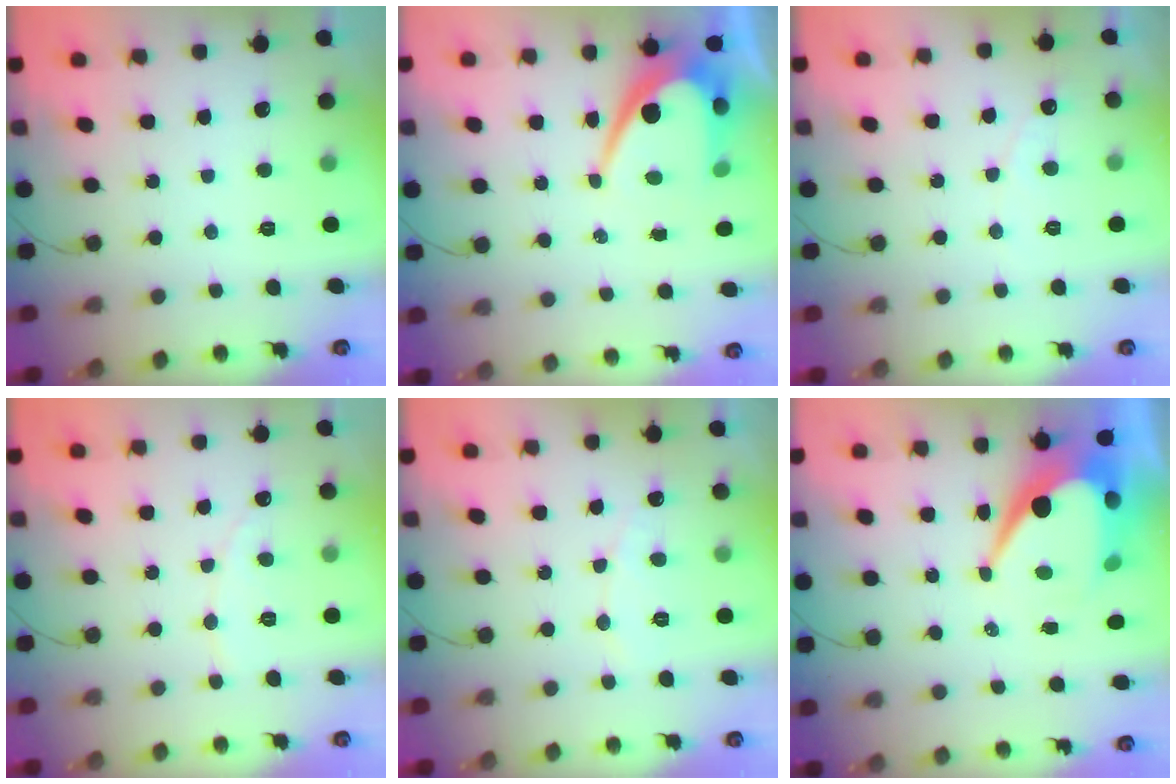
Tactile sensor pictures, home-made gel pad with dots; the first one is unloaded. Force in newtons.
{"total": 10.1, "press": 10.1, "slide": 0.6}
{"total": 2.9, "press": 2.9, "slide": 0.2}
{"total": 2.9, "press": 2.9, "slide": 0.3}
{"total": 4.9, "press": 4.9, "slide": 0.2}
{"total": 12.7, "press": 12.7, "slide": 1.0}